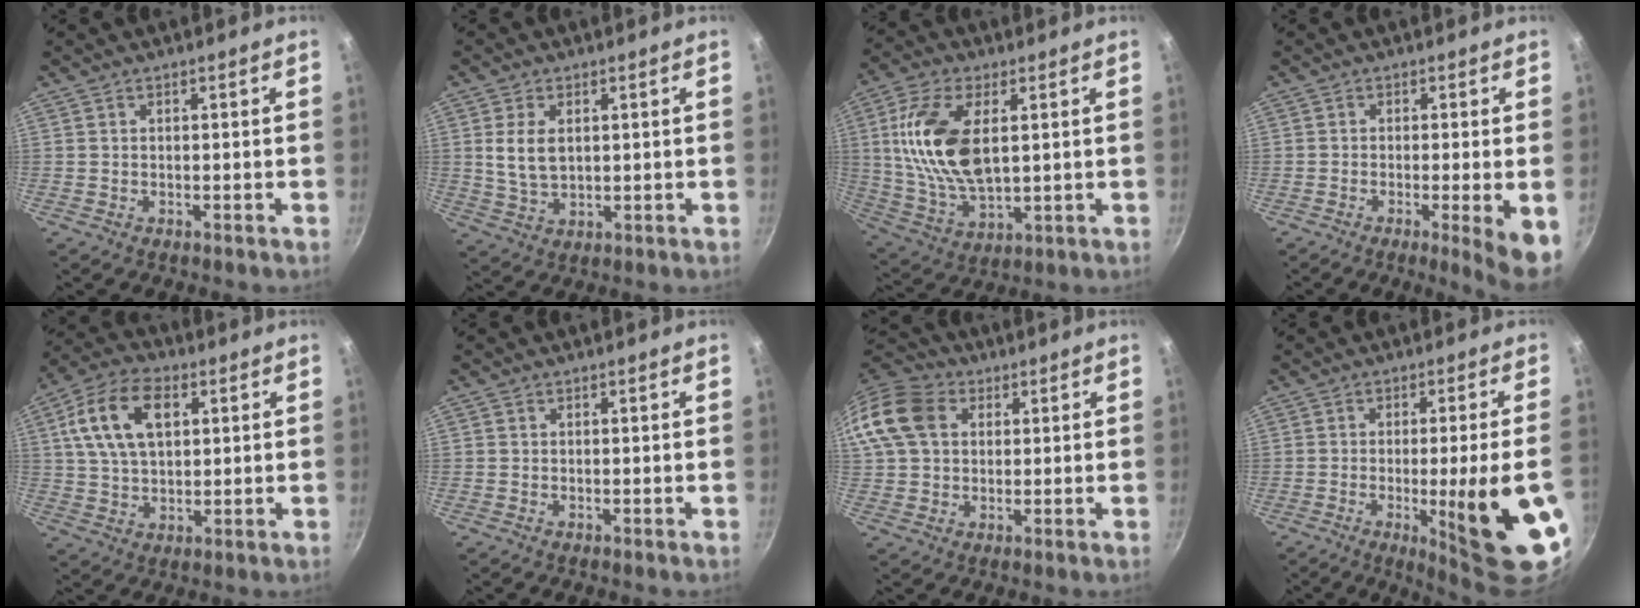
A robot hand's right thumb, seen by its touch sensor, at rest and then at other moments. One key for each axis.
{"total": 6.3, "fx": 1.4, "fy": 3.8, "fz": 4.9, "tx": -0.091, "ty": -0.008, "tz": 0.033}
{"total": 16.7, "fx": 3.3, "fy": 8.7, "fz": 13.9, "tx": -0.263, "ty": -0.008, "tz": 0.070}
{"total": 6.6, "fx": -1.9, "fy": 0.5, "fz": 6.3, "tx": -0.090, "ty": -0.003, "tz": -0.025}
{"total": 13.7, "fx": 4.1, "fy": 8.2, "fz": 10.2, "tx": -0.174, "ty": 0.006, "tz": 0.068}
{"total": 0.0}
{"total": 14.5, "fx": 3.8, "fy": 11.3, "fz": 8.2, "tx": -0.163, "ty": 0.023, "tz": 0.057}
{"total": 17.0, "fx": -4.6, "fy": 1.9, "fz": 16.3, "tx": -0.208, "ty": 0.001, "tz": -0.051}